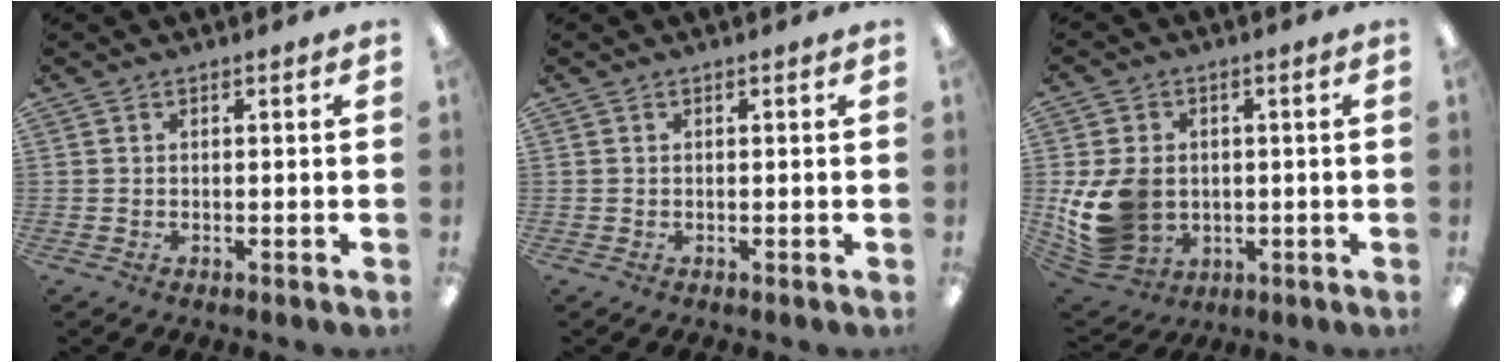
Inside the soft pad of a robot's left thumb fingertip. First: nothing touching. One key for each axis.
{"total": 0.0}
{"total": 13.4, "fx": -0.9, "fy": 11.0, "fz": 7.6, "tx": -0.182, "ty": 0.003, "tz": -0.010}